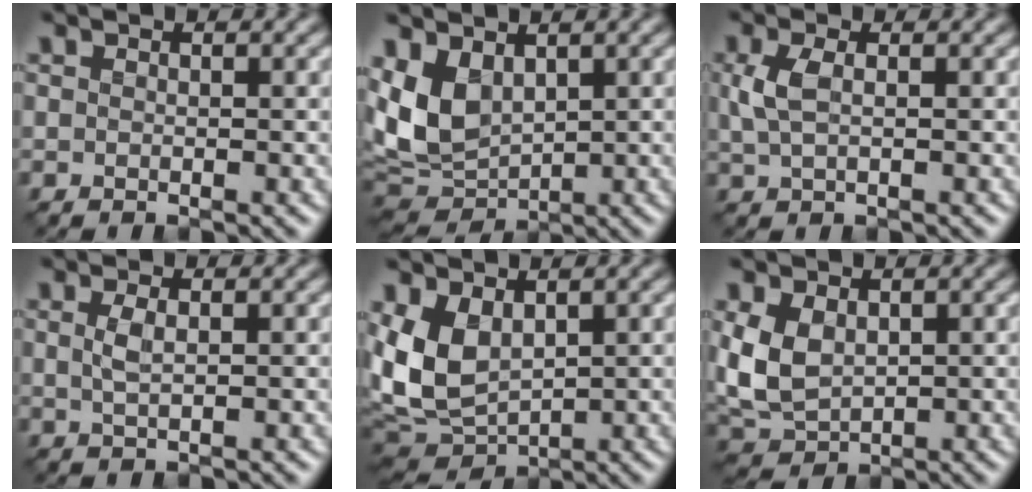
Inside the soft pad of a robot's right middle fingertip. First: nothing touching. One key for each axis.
{"total": 6.8, "fx": 1.5, "fy": 4.5, "fz": 4.9, "tx": -0.115, "ty": -0.006, "tz": 0.025}
{"total": 2.3, "fx": 0.2, "fy": 1.1, "fz": 2.0, "tx": -0.052, "ty": -0.001, "tz": 0.005}
{"total": 1.3, "fx": 0.1, "fy": 0.4, "fz": 1.2, "tx": -0.031, "ty": -0.003, "tz": 0.004}
{"total": 6.6, "fx": 1.0, "fy": 4.4, "fz": 4.9, "tx": -0.114, "ty": -0.011, "tz": 0.015}
{"total": 5.0, "fx": 0.5, "fy": 3.4, "fz": 3.6, "tx": -0.091, "ty": -0.003, "tz": 0.010}